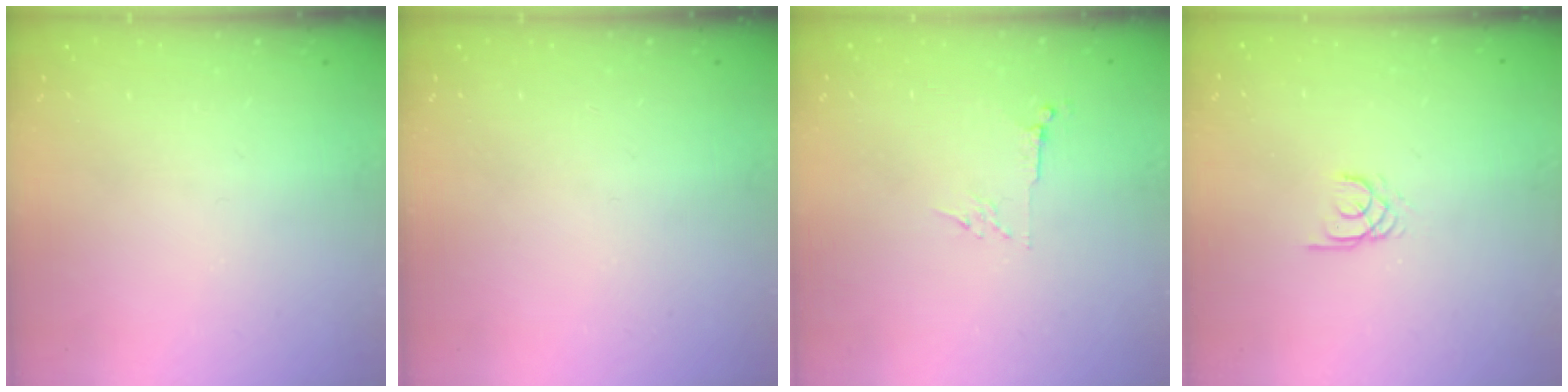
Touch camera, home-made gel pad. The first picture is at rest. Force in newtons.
{"total": 0.0}
{"total": 5.0, "press": 4.9, "slide": 0.4}
{"total": 1.7, "press": 1.7, "slide": 0.2}